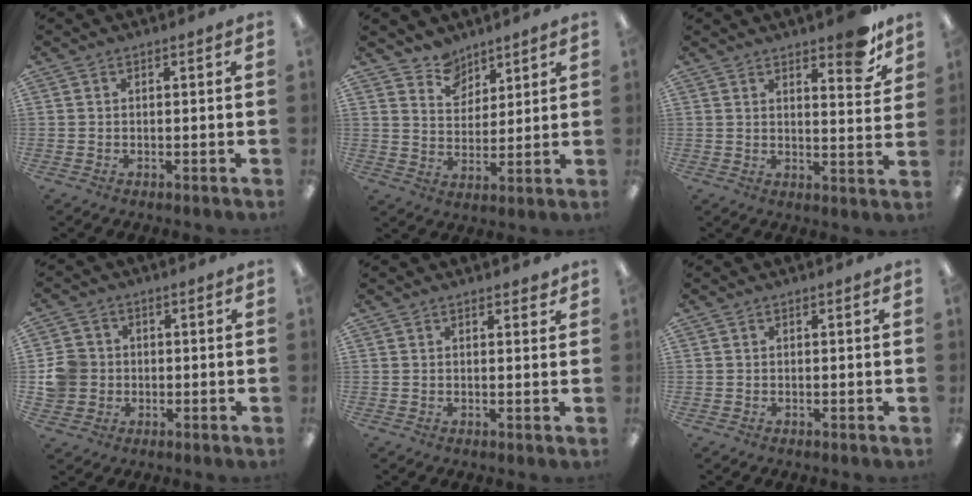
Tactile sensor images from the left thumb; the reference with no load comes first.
{"total": 7.4, "force": [6.1, 4.2, 0.3], "torque": [-0.012, -0.043, 0.116]}
{"total": 8.5, "force": [6.6, 2.8, 4.7], "torque": [-0.044, -0.044, 0.108]}
{"total": 6.8, "force": [-0.3, 6.4, 2.2], "torque": [-0.049, 0.019, -0.001]}
{"total": 1.5, "force": [1.2, 0.6, 0.6], "torque": [0.003, -0.006, 0.019]}
{"total": 0.0}